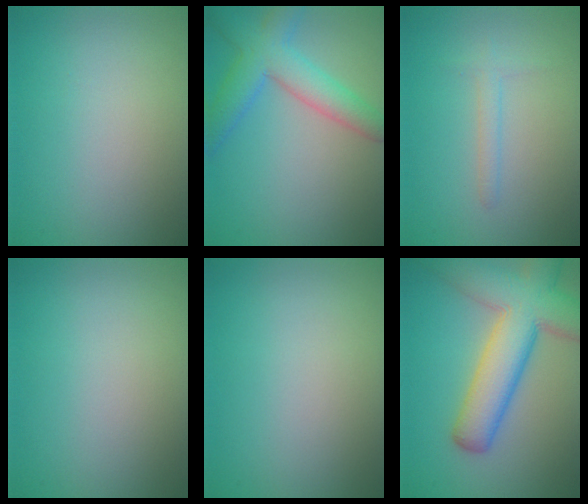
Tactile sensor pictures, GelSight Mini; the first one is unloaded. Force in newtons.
{"total": 5.1, "press": 5.1, "slide": 0.2}
{"total": 1.2, "press": 1.2, "slide": 0.1}
{"total": 0.0}
{"total": 0.0}
{"total": 10.0, "press": 10.0, "slide": 0.7}